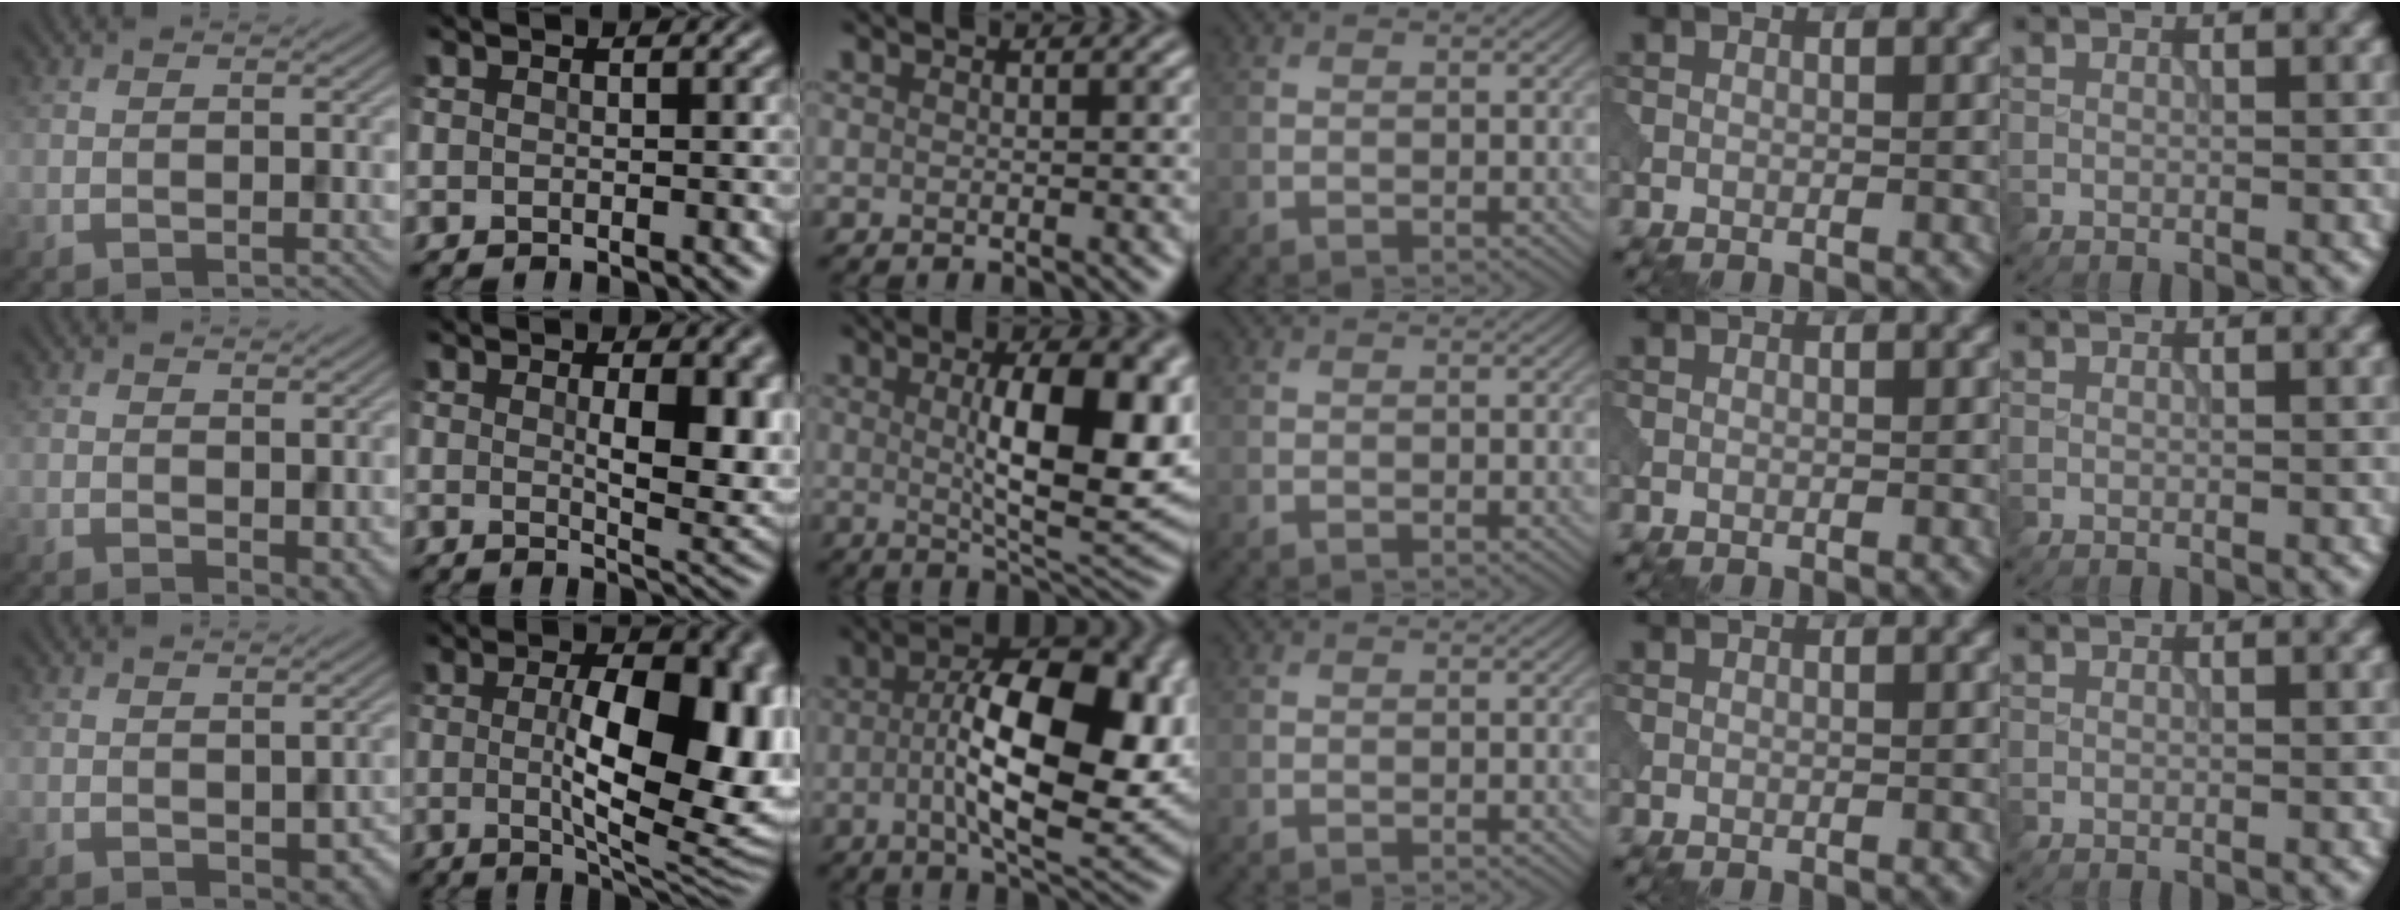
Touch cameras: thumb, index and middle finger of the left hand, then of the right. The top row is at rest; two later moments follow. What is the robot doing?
{"motion": "pour", "object": "beaker"}